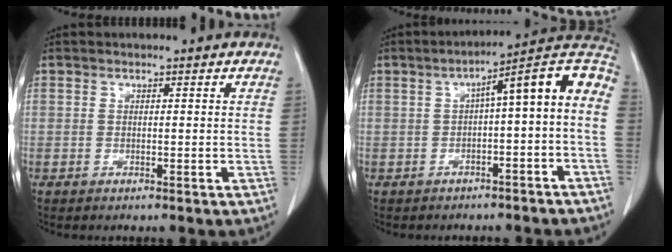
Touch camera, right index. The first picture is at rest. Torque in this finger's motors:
{"motor_torque": [0.97, -0.33, 0.49, 0.12]}